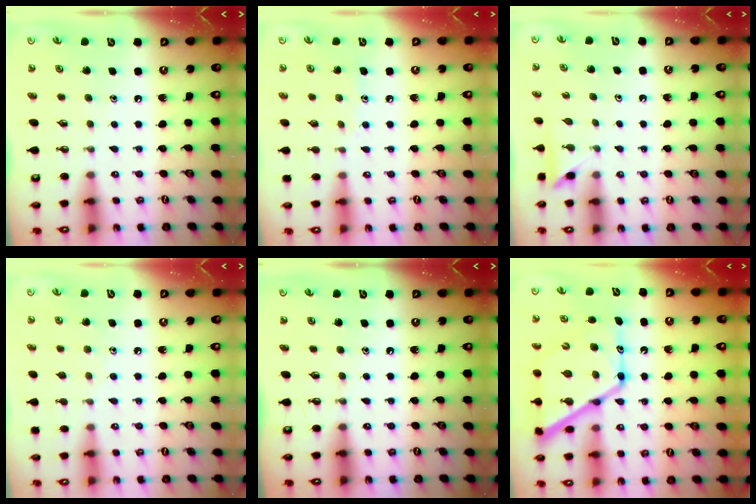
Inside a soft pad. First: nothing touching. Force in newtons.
{"total": 6.2, "press": 6.2, "slide": 0.6}
{"total": 2.3, "press": 2.3, "slide": 0.2}
{"total": 5.9, "press": 5.9, "slide": 0.6}
{"total": 0.0}
{"total": 18.1, "press": 18.1, "slide": 1.6}